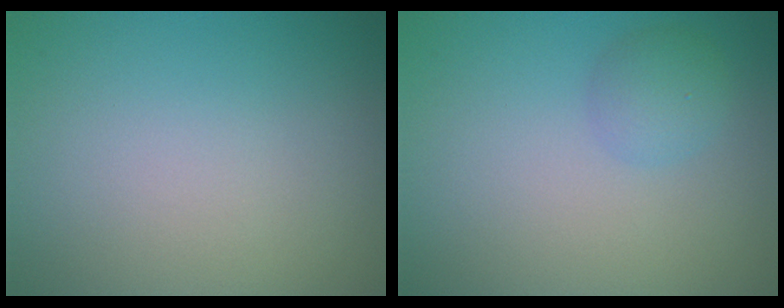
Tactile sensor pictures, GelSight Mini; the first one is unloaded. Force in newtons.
{"total": 1.8, "press": 1.8, "slide": 0.1}